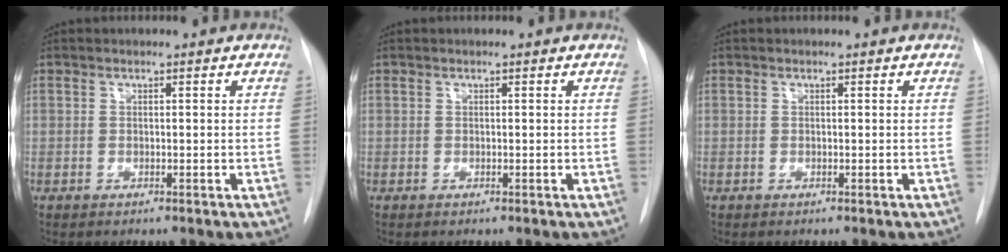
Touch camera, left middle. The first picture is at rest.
{"total": 0.0}
{"total": 0.0}